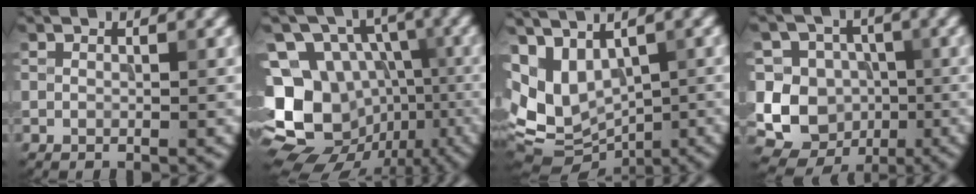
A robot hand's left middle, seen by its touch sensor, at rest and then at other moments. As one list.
[{"total": 16.5, "force": [-3.4, 14.6, 6.8], "torque": [-0.164, 0.006, -0.050]}, {"total": 8.5, "force": [0.5, 6.1, 6.0], "torque": [-0.107, 0.015, 0.056]}, {"total": 12.2, "force": [-1.2, 11.6, 3.4], "torque": [-0.086, 0.027, -0.038]}]